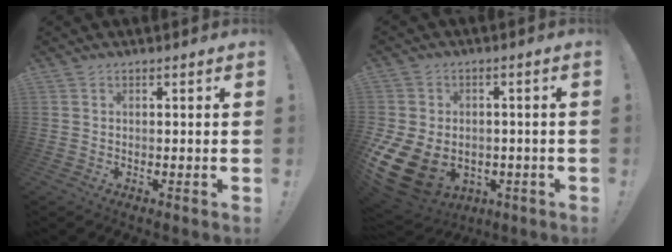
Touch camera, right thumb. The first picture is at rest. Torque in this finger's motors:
{"motor_torque": [2.22, 2.78, 1.45, -1.34, 0.67]}